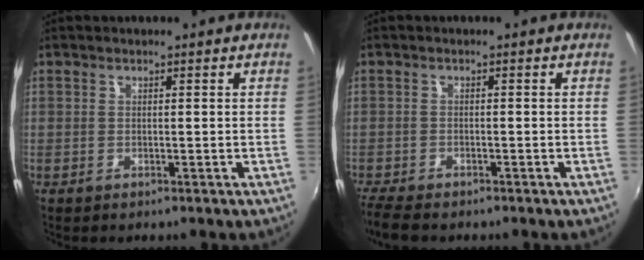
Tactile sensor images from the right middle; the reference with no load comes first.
{"total": 4.9, "force": [-4.3, 1.1, 2.1], "torque": [-0.059, -0.026, -0.083]}